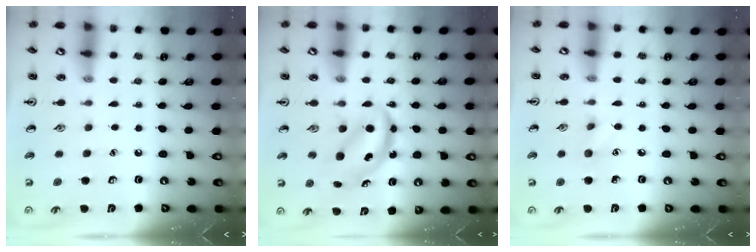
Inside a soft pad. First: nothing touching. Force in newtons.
{"total": 5.6, "press": 5.6, "slide": 0.5}
{"total": 5.4, "press": 5.1, "slide": 1.7}